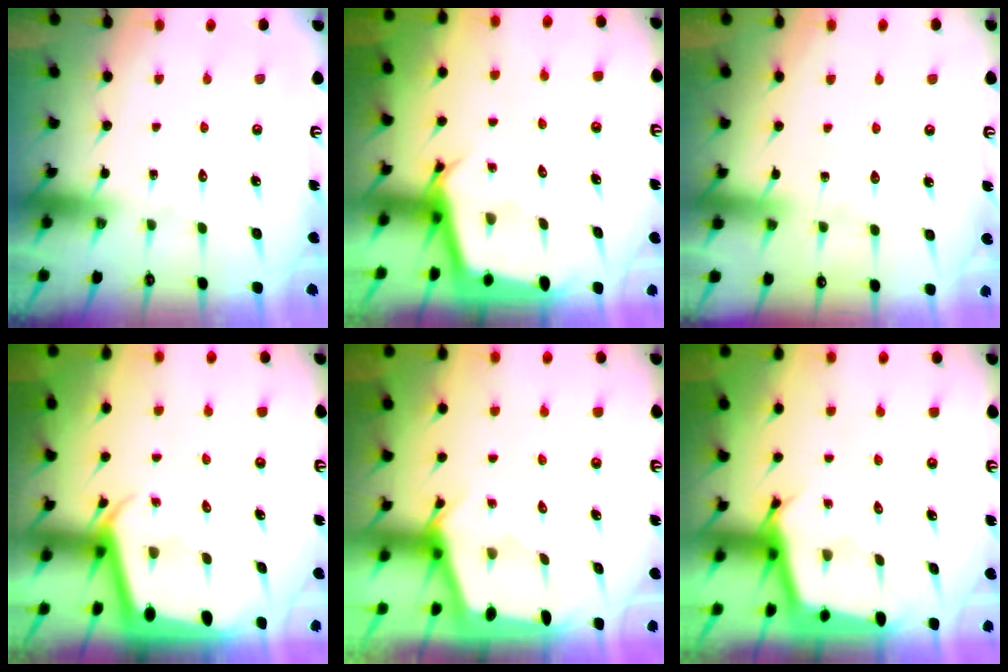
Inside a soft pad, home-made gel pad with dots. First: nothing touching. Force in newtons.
{"total": 2.8, "press": 2.8, "slide": 0.0}
{"total": 2.6, "press": 2.6, "slide": 0.4}
{"total": 2.3, "press": 2.3, "slide": 0.2}
{"total": 2.1, "press": 2.1, "slide": 0.1}
{"total": 2.5, "press": 2.5, "slide": 0.1}